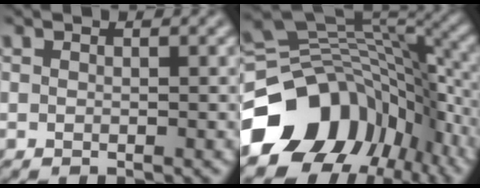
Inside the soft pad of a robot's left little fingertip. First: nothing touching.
{"total": 14.1, "force": [-7.0, 10.1, 7.0], "torque": [-0.132, 0.005, -0.123]}